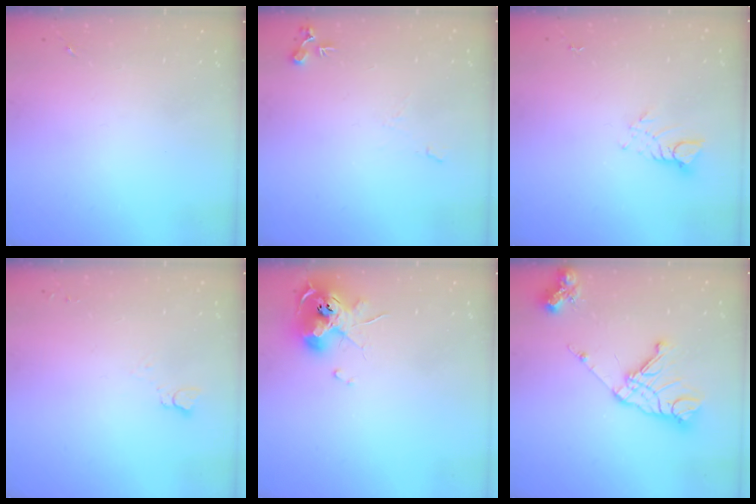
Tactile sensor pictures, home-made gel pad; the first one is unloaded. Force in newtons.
{"total": 6.8, "press": 6.8, "slide": 0.9}
{"total": 5.1, "press": 5.0, "slide": 0.3}
{"total": 2.5, "press": 2.5, "slide": 0.2}
{"total": 13.1, "press": 13.0, "slide": 1.8}
{"total": 18.6, "press": 18.5, "slide": 2.1}